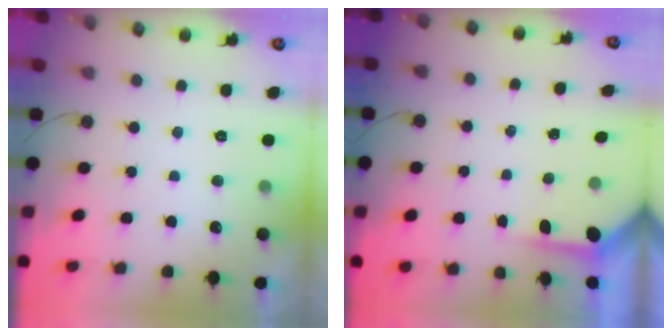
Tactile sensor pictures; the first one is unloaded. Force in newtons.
{"total": 3.8, "press": 3.7, "slide": 0.4}